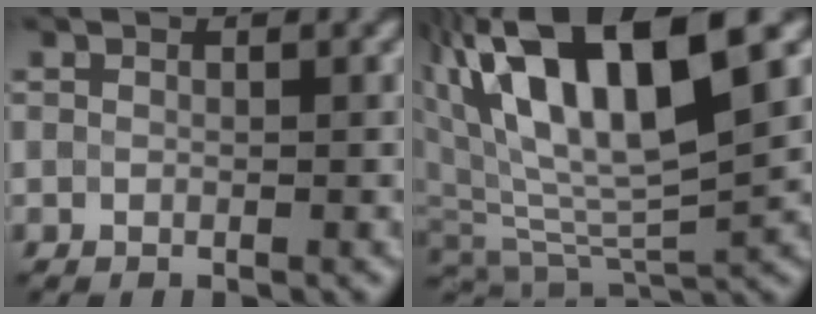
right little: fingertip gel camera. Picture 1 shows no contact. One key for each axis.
{"total": 13.5, "fx": 5.8, "fy": 4.9, "fz": 11.1, "tx": -0.202, "ty": 0.021, "tz": 0.103}